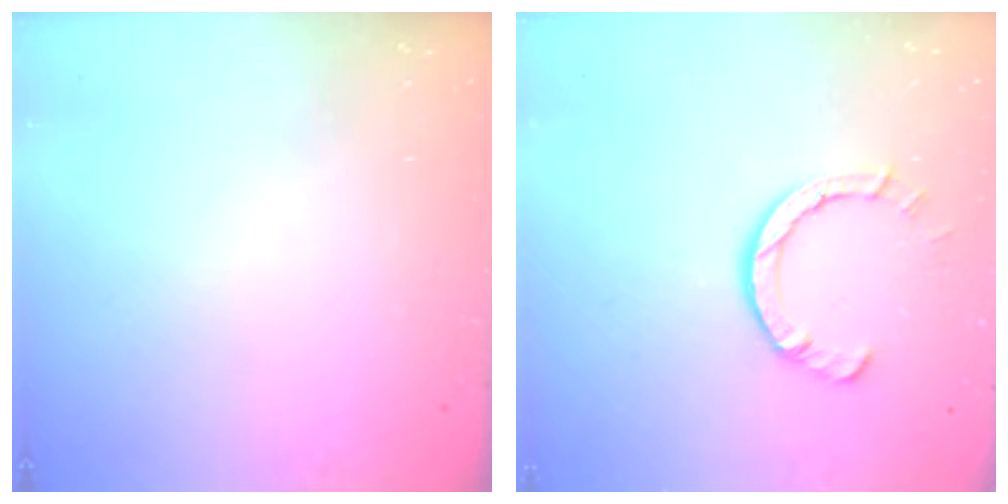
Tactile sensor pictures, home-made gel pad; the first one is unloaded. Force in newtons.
{"total": 5.5, "press": 5.5, "slide": 0.4}